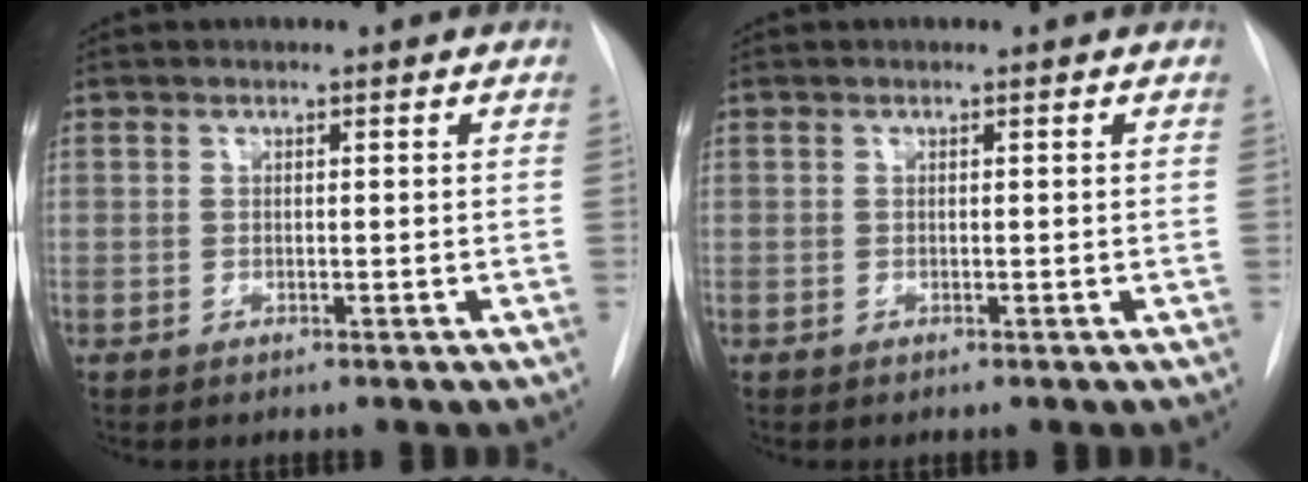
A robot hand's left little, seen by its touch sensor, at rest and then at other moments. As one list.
[{"total": 0.0}]